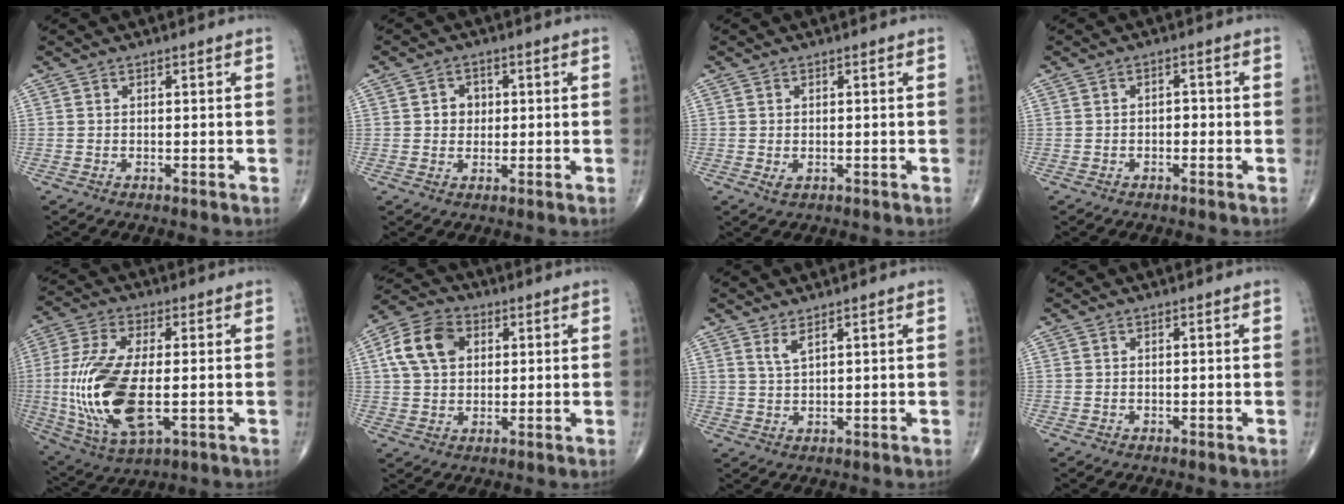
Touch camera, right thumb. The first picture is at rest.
{"total": 3.4, "force": [0.5, 3.0, 1.6], "torque": [-0.002, 0.003, 0.004]}
{"total": 1.3, "force": [-0.3, 0.8, 1.0], "torque": [-0.019, -0.004, -0.002]}
{"total": 1.7, "force": [-0.5, 1.2, 1.1], "torque": [-0.002, 0.007, -0.013]}
{"total": 18.8, "force": [-2.1, 8.0, 16.9], "torque": [-0.375, -0.013, -0.028]}
{"total": 10.7, "force": [2.9, 7.6, 6.9], "torque": [-0.117, 0.011, 0.044]}
{"total": 2.4, "force": [1.7, 0.3, 1.7], "torque": [-0.039, -0.014, 0.038]}
{"total": 0.0}